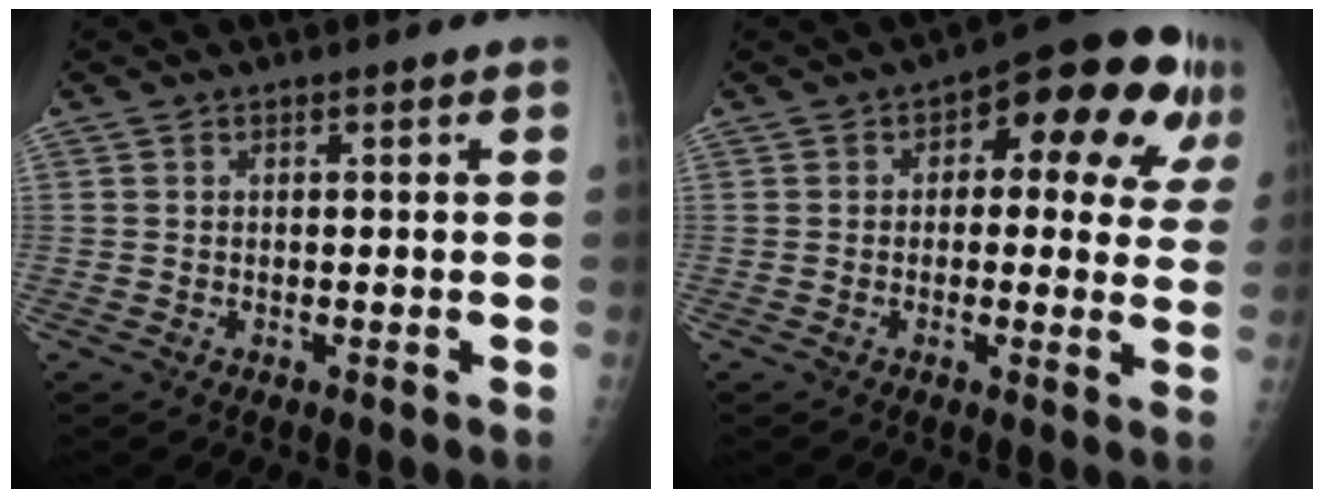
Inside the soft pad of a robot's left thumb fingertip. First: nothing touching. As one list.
[{"total": 15.4, "force": [5.5, 7.8, 12.1], "torque": [-0.098, 0.014, 0.057]}]